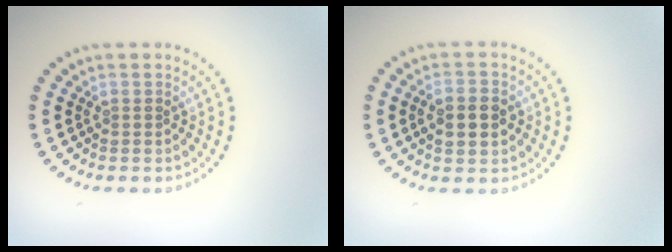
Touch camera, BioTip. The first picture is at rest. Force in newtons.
{"total": 3.8, "press": 3.8, "slide": 0.1}